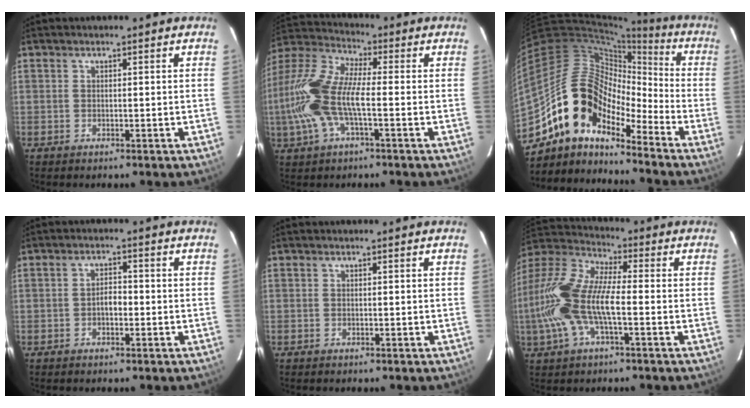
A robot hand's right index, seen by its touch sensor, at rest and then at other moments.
{"total": 15.7, "force": [-2.5, 5.8, 14.4], "torque": [-0.304, 0.005, -0.057]}
{"total": 14.7, "force": [-10.8, 6.9, 7.3], "torque": [-0.125, 0.016, -0.215]}
{"total": 2.3, "force": [-0.7, 1.3, 1.8], "torque": [-0.033, 0.008, -0.014]}
{"total": 0.0}
{"total": 17.2, "force": [-3.0, 6.3, 15.8], "torque": [-0.323, 0.002, -0.066]}